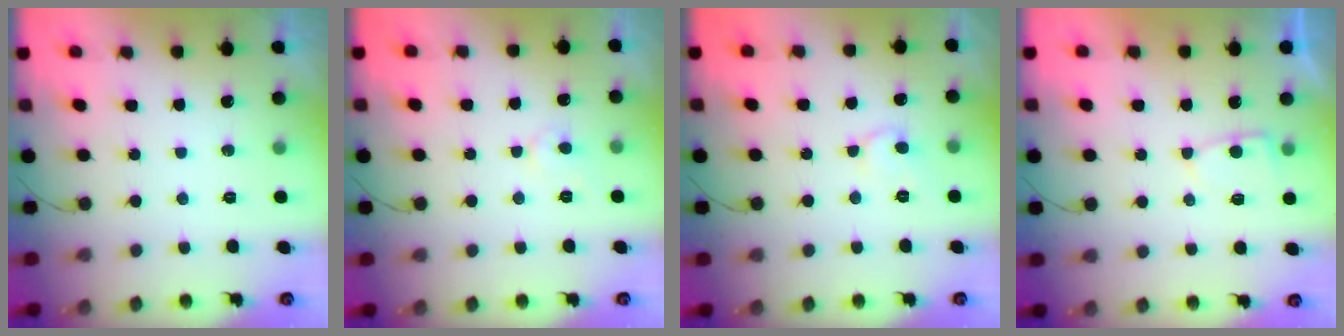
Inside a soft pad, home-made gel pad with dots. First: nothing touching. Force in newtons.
{"total": 4.7, "press": 4.6, "slide": 0.5}
{"total": 7.4, "press": 7.4, "slide": 0.3}
{"total": 4.1, "press": 4.1, "slide": 0.6}